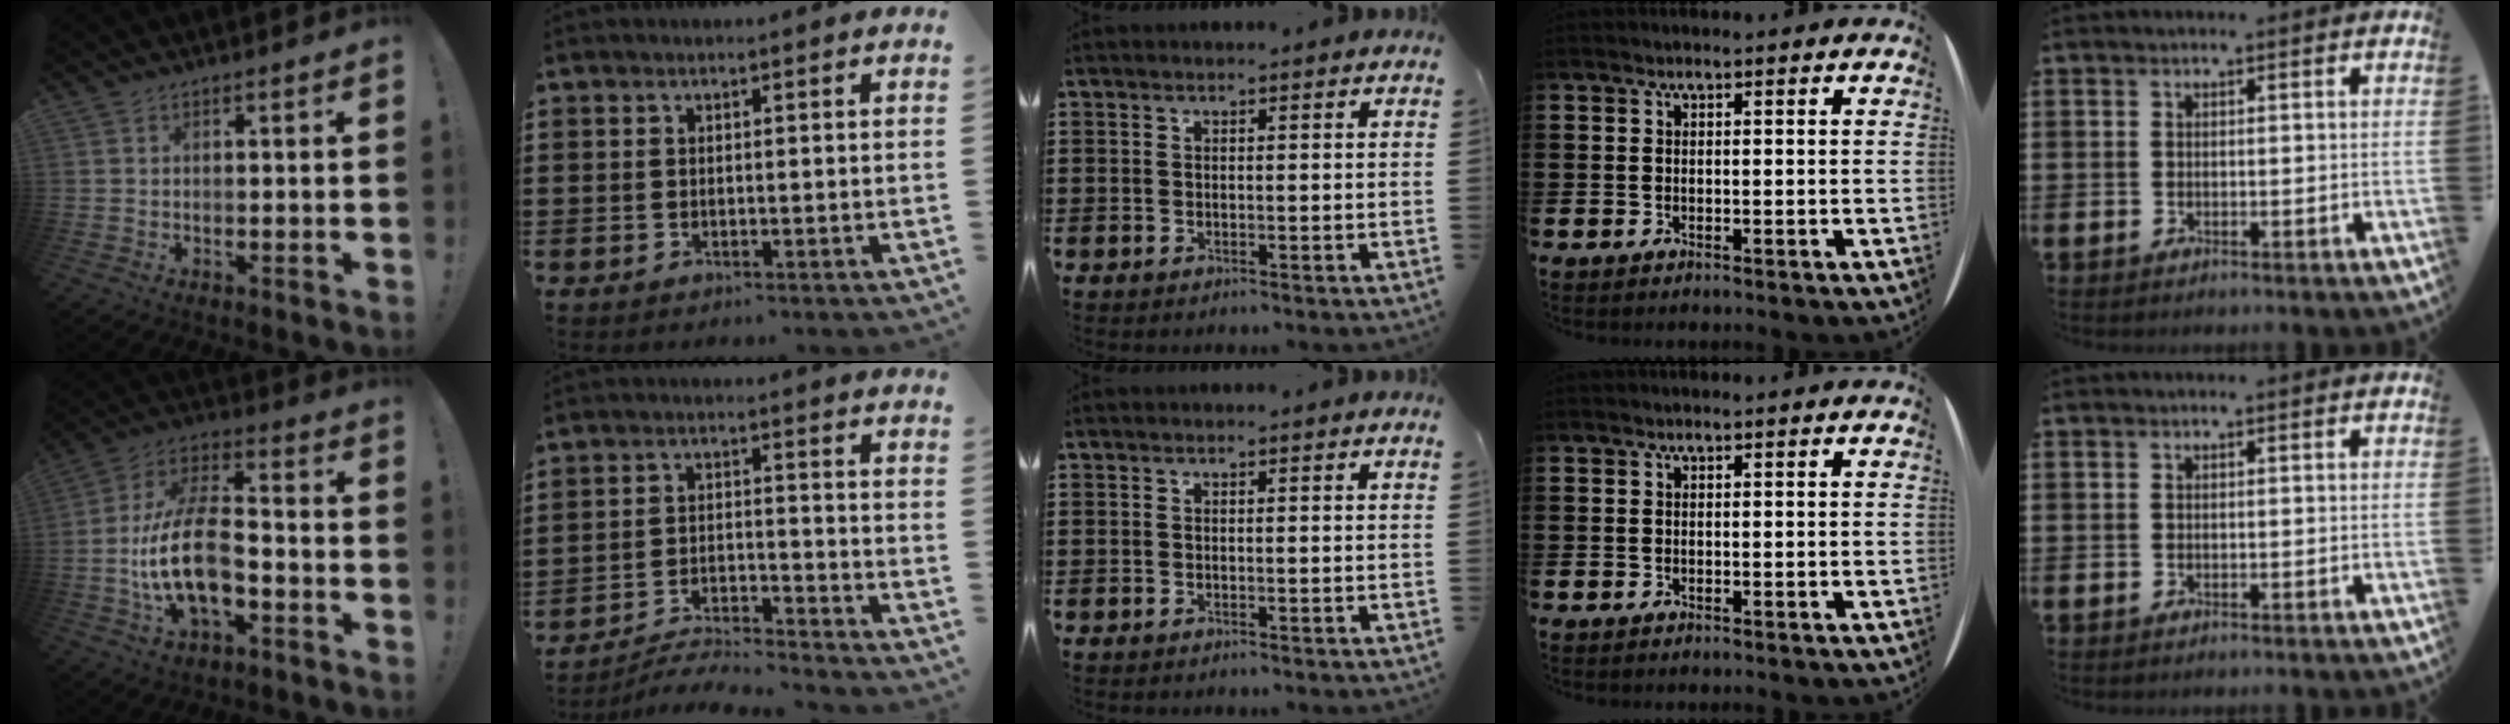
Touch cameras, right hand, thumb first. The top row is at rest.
{"thumb": {"total": 18.7, "force": [-4.6, 9.9, 15.2], "torque": [-0.286, 0.027, -0.074]}, "index": {"total": 5.1, "force": [-5.0, 0.0, 1.0], "torque": [-0.028, -0.002, -0.103]}}